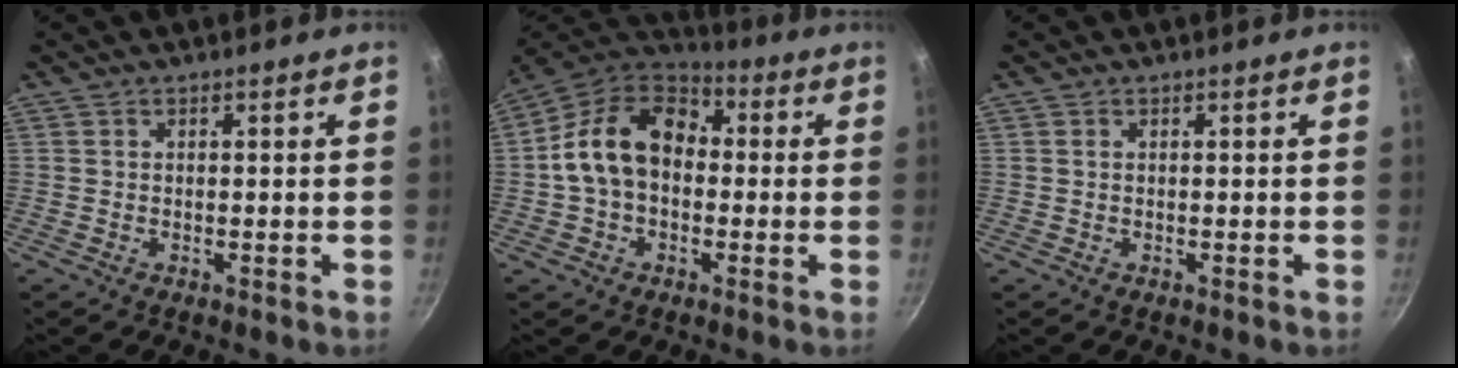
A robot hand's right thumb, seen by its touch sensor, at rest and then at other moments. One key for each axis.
{"total": 15.4, "fx": 0.3, "fy": 11.1, "fz": 10.7, "tx": -0.158, "ty": 0.040, "tz": -0.012}
{"total": 0.0}